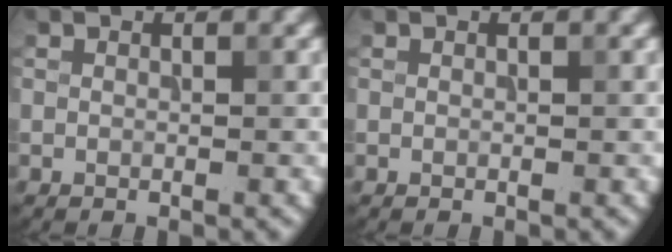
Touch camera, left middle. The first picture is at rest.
{"total": 0.0}